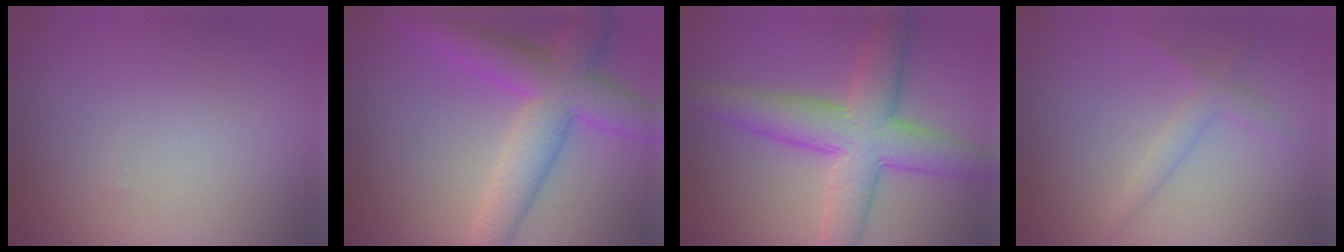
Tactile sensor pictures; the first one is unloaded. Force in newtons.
{"total": 7.6, "press": 7.6, "slide": 0.1}
{"total": 7.5, "press": 7.5, "slide": 0.2}
{"total": 1.7, "press": 1.7, "slide": 0.1}